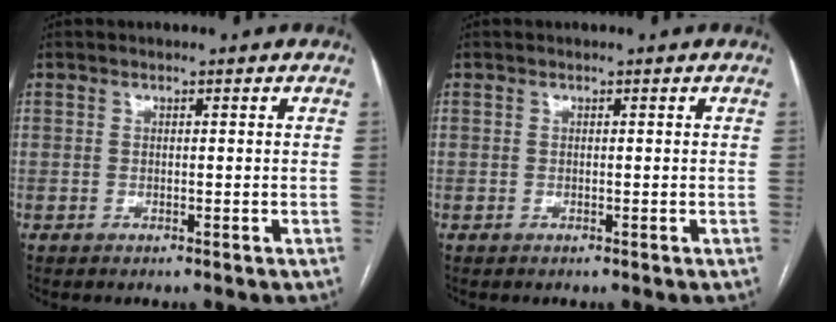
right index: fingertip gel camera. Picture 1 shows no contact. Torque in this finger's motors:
{"motor_torque": [0.00, 0.00, 0.00, 0.00]}